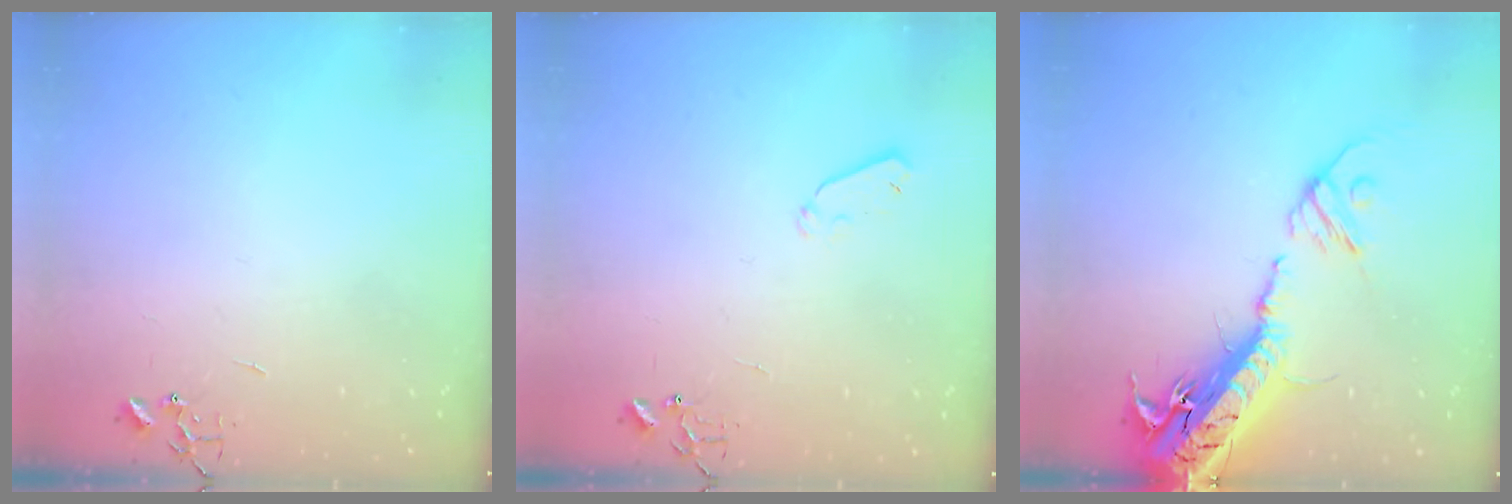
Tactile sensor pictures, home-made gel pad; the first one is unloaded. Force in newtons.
{"total": 4.2, "press": 4.2, "slide": 0.7}
{"total": 23.7, "press": 23.1, "slide": 5.3}